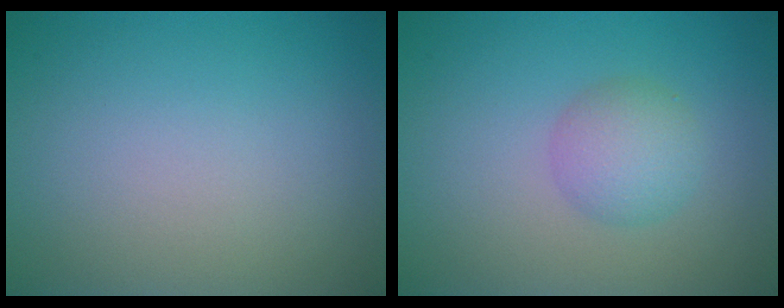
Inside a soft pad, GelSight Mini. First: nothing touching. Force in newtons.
{"total": 2.9, "press": 2.9, "slide": 0.0}